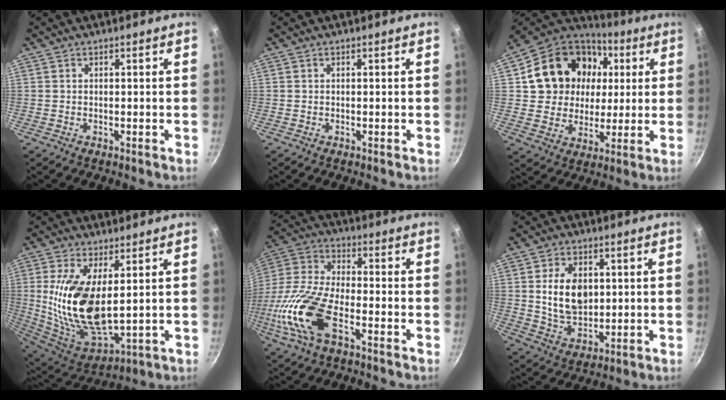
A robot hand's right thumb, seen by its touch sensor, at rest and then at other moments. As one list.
[{"total": 0.0}, {"total": 20.3, "force": [5.0, 16.8, 10.4], "torque": [-0.171, 0.017, 0.087]}, {"total": 17.5, "force": [2.8, 8.2, 15.1], "torque": [-0.294, -0.034, 0.066]}, {"total": 17.2, "force": [-6.6, 7.6, 14.0], "torque": [-0.293, 0.022, -0.143]}, {"total": 10.4, "force": [1.7, 7.1, 7.5], "torque": [-0.114, -0.017, 0.038]}]